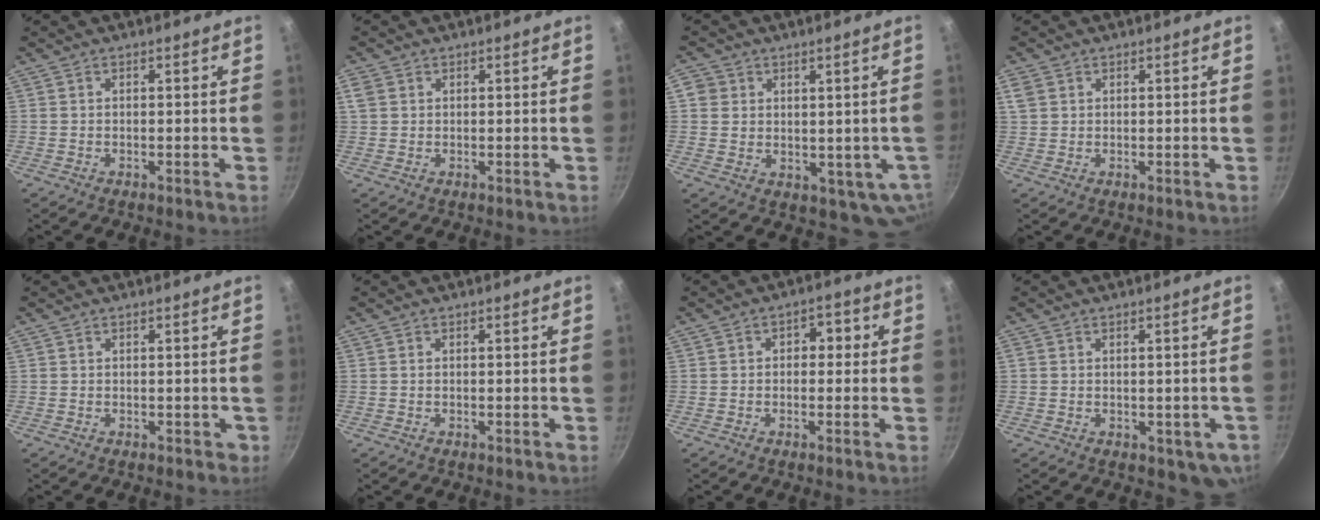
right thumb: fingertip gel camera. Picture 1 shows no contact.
{"total": 2.6, "force": [0.9, 2.1, 1.2], "torque": [-0.021, -0.001, 0.018]}
{"total": 10.6, "force": [2.1, 9.3, 4.7], "torque": [-0.053, 0.003, 0.054]}
{"total": 3.0, "force": [1.3, 2.3, 1.5], "torque": [-0.027, 0.000, 0.028]}
{"total": 1.0, "force": [-0.1, 0.8, 0.6], "torque": [0.001, 0.003, 0.001]}
{"total": 0.0}
{"total": 3.5, "force": [0.2, 2.6, 2.3], "torque": [-0.003, 0.005, -0.004]}
{"total": 4.9, "force": [-0.7, 3.4, 3.4], "torque": [-0.035, -0.001, -0.002]}